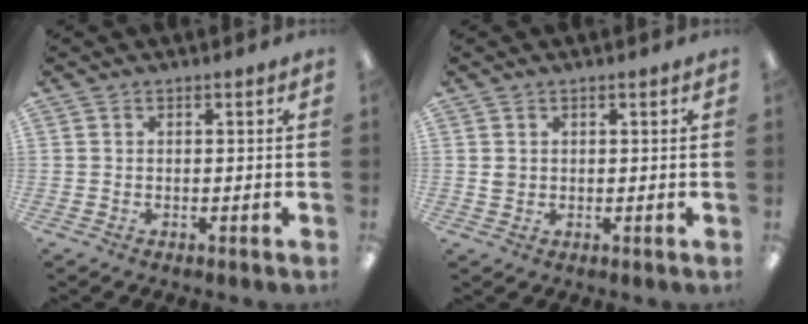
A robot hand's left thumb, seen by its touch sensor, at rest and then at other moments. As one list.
[{"total": 1.4, "force": [0.5, 1.2, 0.3], "torque": [-0.009, 0.003, 0.009]}]